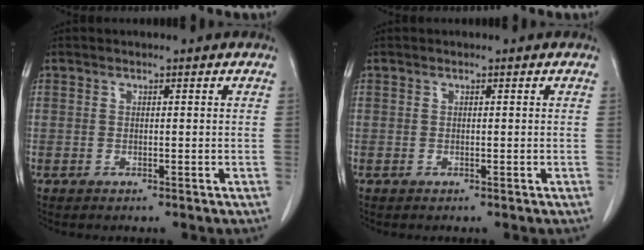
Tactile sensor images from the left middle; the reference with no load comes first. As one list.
[{"total": 0.0}]